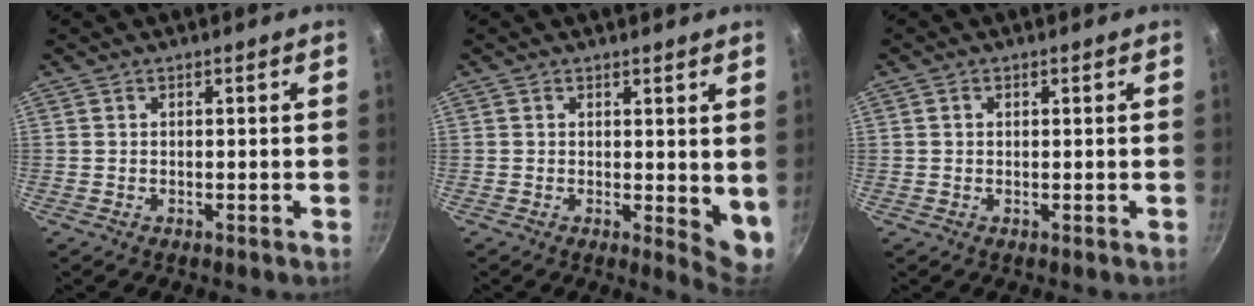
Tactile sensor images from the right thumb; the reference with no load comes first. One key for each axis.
{"total": 5.7, "fx": 1.1, "fy": 2.5, "fz": 5.0, "tx": -0.062, "ty": -0.015, "tz": 0.014}
{"total": 1.0, "fx": 0.3, "fy": 0.8, "fz": 0.5, "tx": -0.008, "ty": 0.005, "tz": 0.004}